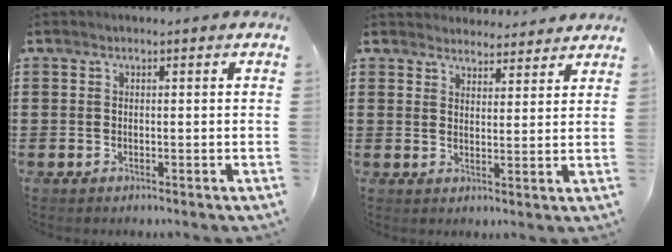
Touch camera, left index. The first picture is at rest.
{"total": 3.5, "force": [3.5, 0.7, -0.1], "torque": [-0.009, -0.011, 0.066]}